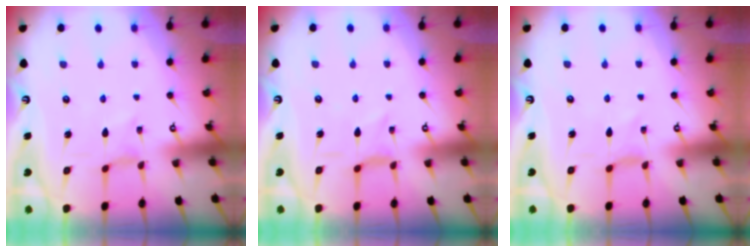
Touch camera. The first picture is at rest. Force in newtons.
{"total": 1.0, "press": 0.9, "slide": 0.4}
{"total": 0.0}